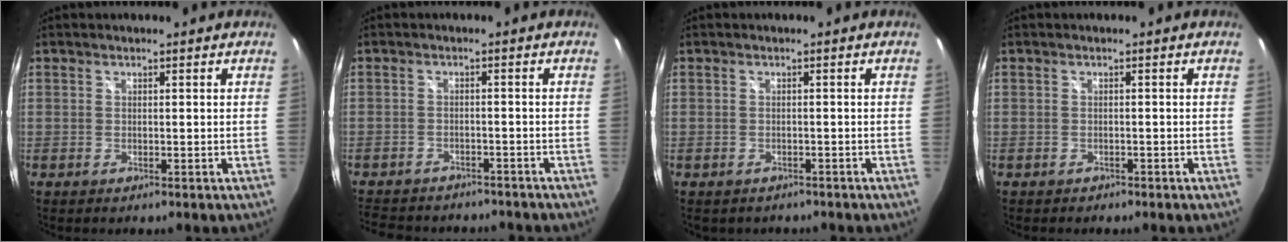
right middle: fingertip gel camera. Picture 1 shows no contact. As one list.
[{"total": 12.0, "force": [-10.1, 4.8, 4.2], "torque": [-0.103, -0.012, -0.144]}, {"total": 2.1, "force": [-1.6, 1.3, 0.5], "torque": [-0.016, -0.008, -0.020]}, {"total": 1.1, "force": [-0.9, 0.6, 0.1], "torque": [-0.007, -0.001, -0.014]}]